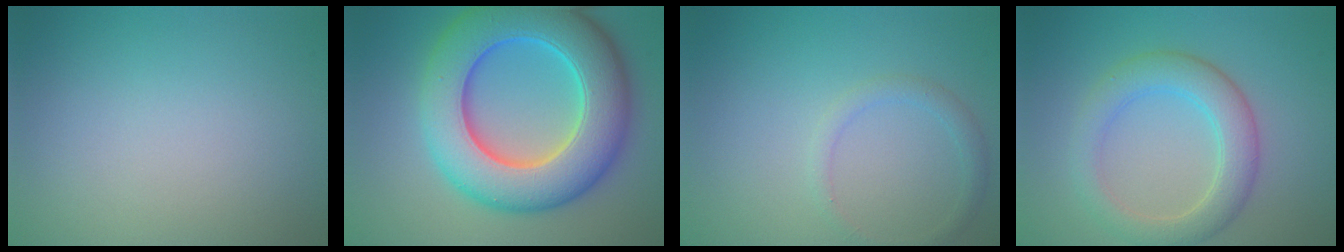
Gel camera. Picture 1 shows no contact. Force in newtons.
{"total": 12.0, "press": 12.0, "slide": 0.2}
{"total": 1.4, "press": 1.4, "slide": 0.2}
{"total": 4.5, "press": 4.5, "slide": 0.6}